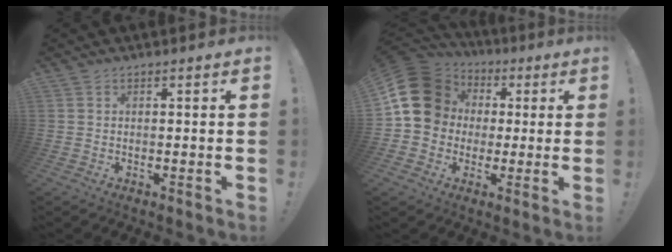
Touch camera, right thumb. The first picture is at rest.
{"total": 18.1, "force": [3.8, 15.2, 9.1], "torque": [-0.152, -0.003, 0.089]}